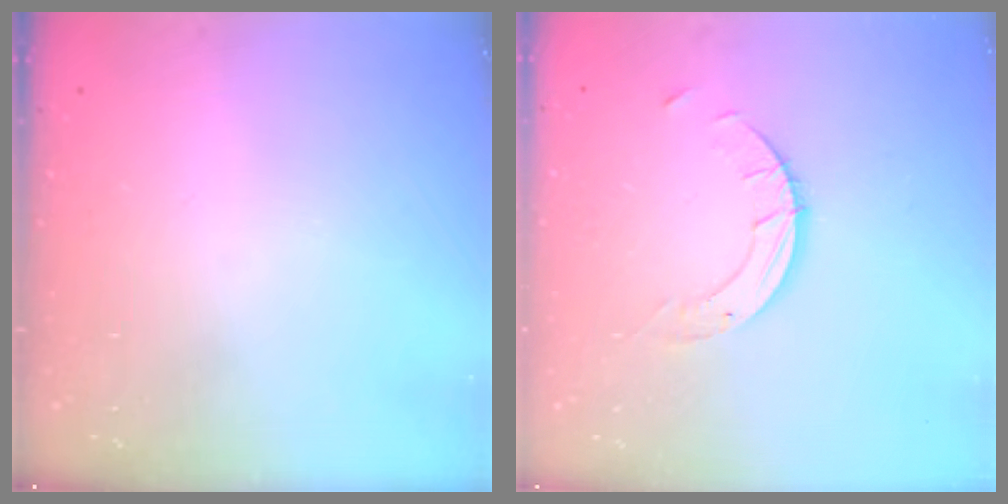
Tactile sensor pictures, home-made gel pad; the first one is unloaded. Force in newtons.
{"total": 4.9, "press": 4.9, "slide": 0.3}